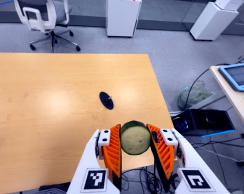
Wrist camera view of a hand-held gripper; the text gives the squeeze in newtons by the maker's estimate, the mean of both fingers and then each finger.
{"total": 12.5, "left": 11.8, "right": 13.2}